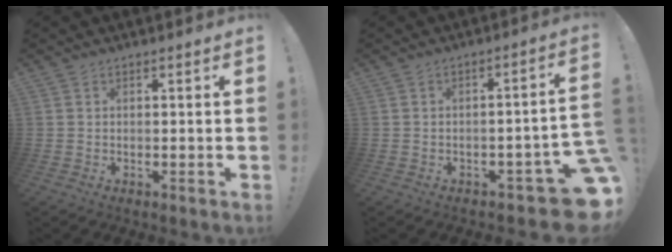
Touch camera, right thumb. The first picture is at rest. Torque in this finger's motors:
{"motor_torque": [1.56, 1.51, 0.99, -1.19, 0.00]}